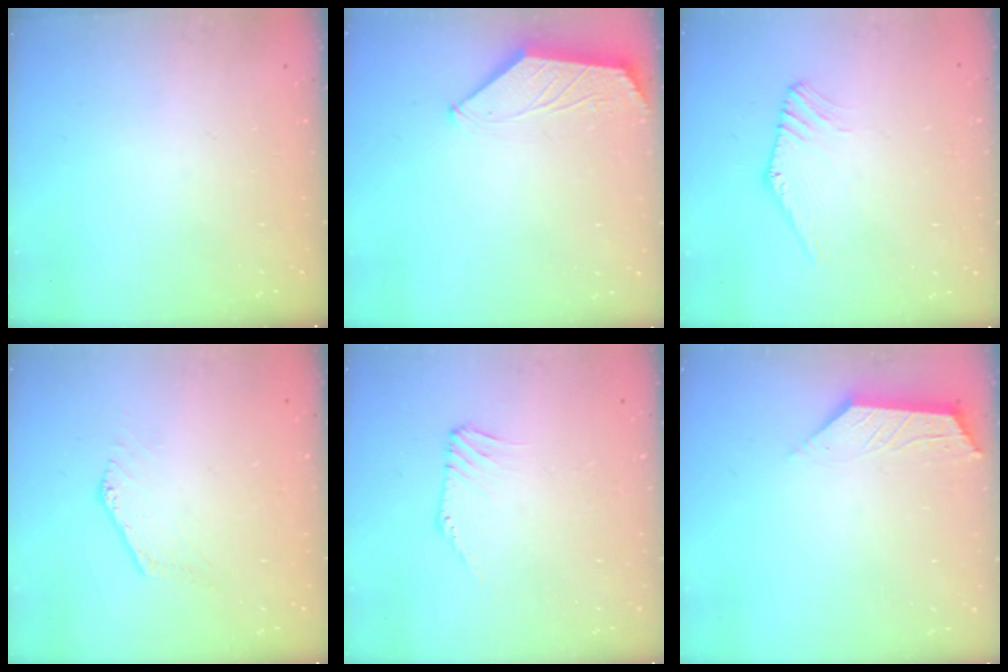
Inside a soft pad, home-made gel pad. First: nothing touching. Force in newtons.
{"total": 1.4, "press": 1.4, "slide": 0.2}
{"total": 2.7, "press": 2.7, "slide": 0.1}
{"total": 0.0}
{"total": 1.3, "press": 1.2, "slide": 0.2}
{"total": 2.8, "press": 2.8, "slide": 0.5}